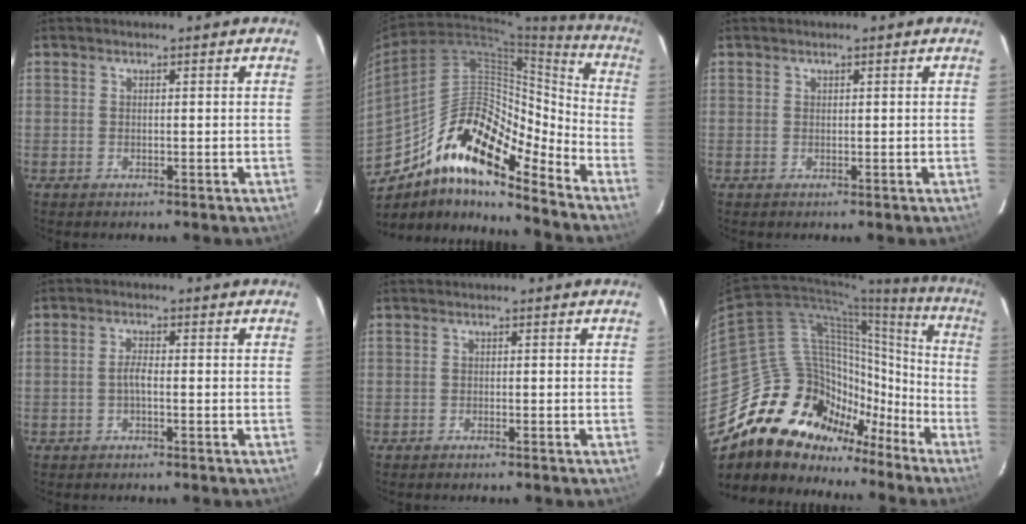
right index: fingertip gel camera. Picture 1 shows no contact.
{"total": 20.3, "force": [-14.2, 5.9, 13.2], "torque": [-0.215, 0.003, -0.264]}
{"total": 0.0}
{"total": 1.8, "force": [-0.8, 0.4, 1.6], "torque": [-0.031, 0.004, -0.018]}
{"total": 0.6, "force": [-0.6, 0.1, 0.1], "torque": [-0.002, -0.001, -0.012]}
{"total": 22.0, "force": [-15.9, 14.1, 6.0], "torque": [-0.097, 0.079, -0.255]}